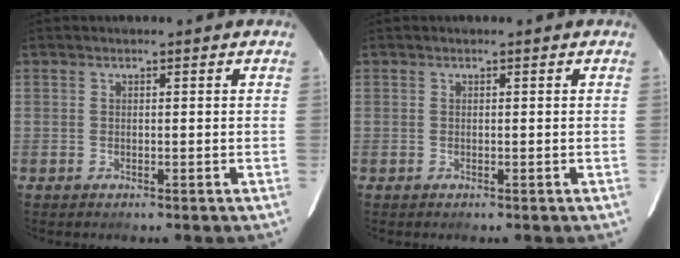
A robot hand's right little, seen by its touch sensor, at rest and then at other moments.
{"total": 0.0}